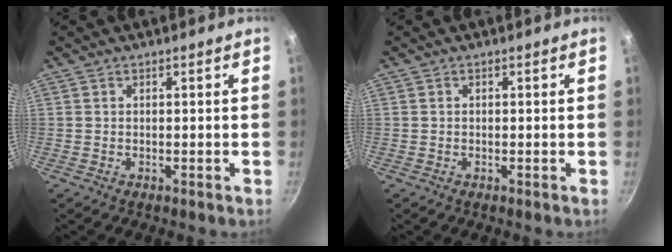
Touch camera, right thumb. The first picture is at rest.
{"total": 0.0}